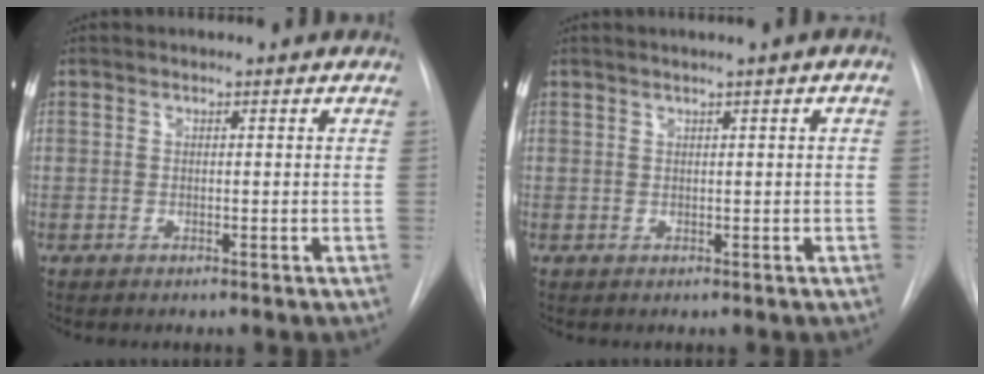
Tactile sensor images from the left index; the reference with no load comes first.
{"total": 2.0, "force": [0.9, -0.3, 1.8], "torque": [-0.034, 0.006, 0.017]}